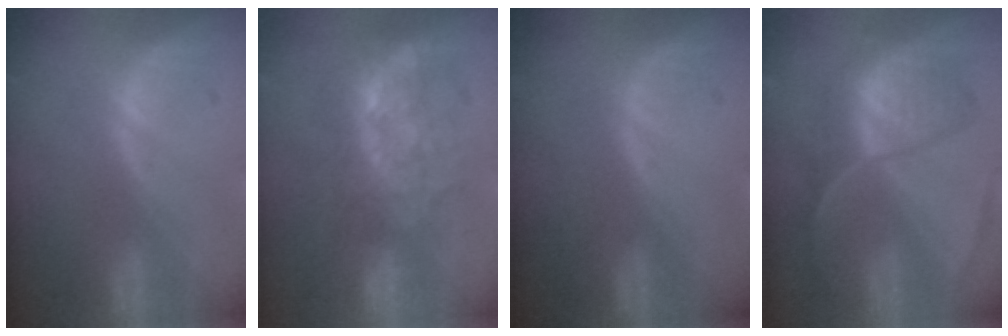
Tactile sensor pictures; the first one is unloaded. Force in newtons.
{"total": 8.8, "press": 7.5, "slide": 4.7}
{"total": 0.0}
{"total": 9.1, "press": 7.6, "slide": 4.9}